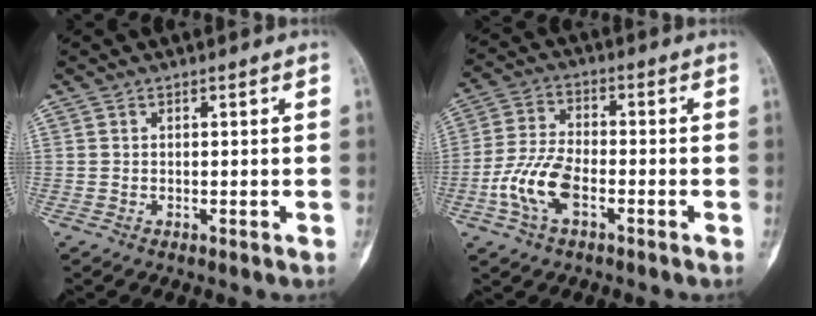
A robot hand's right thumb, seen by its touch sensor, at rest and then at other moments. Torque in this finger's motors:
{"motor_torque": [0.98, 0.68, 0.90, -0.67, 0.08]}